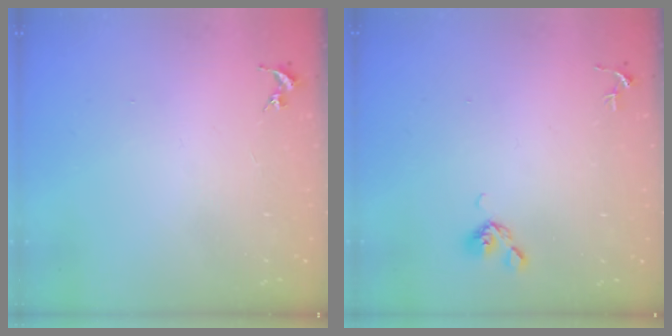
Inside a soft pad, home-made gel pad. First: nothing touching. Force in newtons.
{"total": 5.2, "press": 5.1, "slide": 0.9}